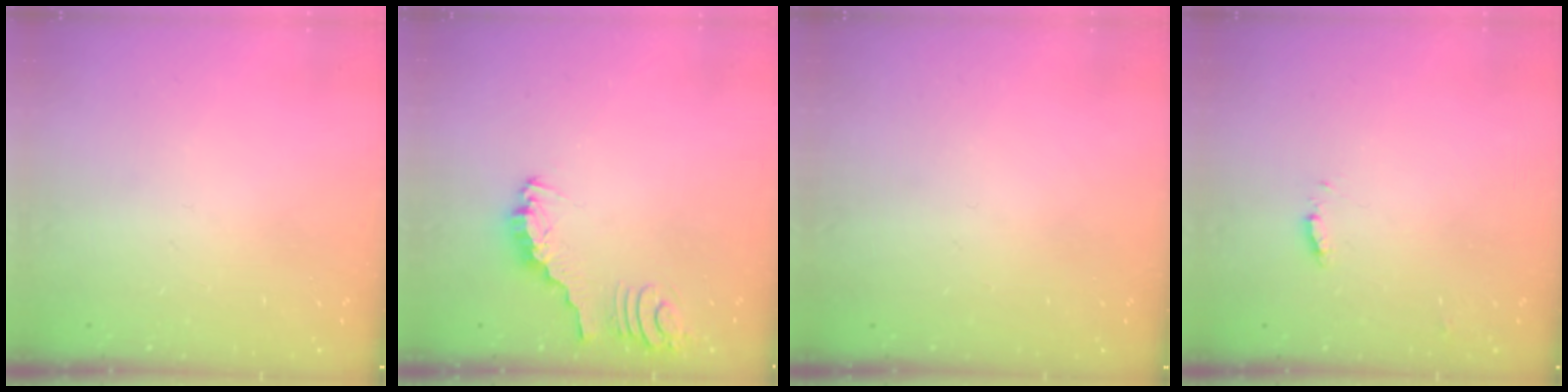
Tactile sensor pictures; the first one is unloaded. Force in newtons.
{"total": 2.7, "press": 2.7, "slide": 0.1}
{"total": 1.4, "press": 1.4, "slide": 0.1}
{"total": 4.4, "press": 4.4, "slide": 0.3}